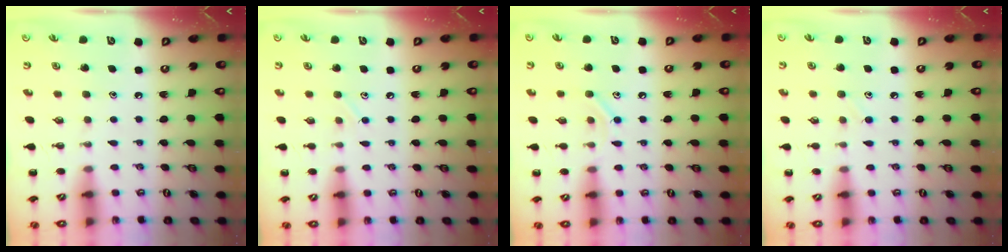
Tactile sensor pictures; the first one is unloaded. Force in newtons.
{"total": 4.1, "press": 3.9, "slide": 1.1}
{"total": 8.0, "press": 7.8, "slide": 1.5}
{"total": 6.5, "press": 6.1, "slide": 2.2}